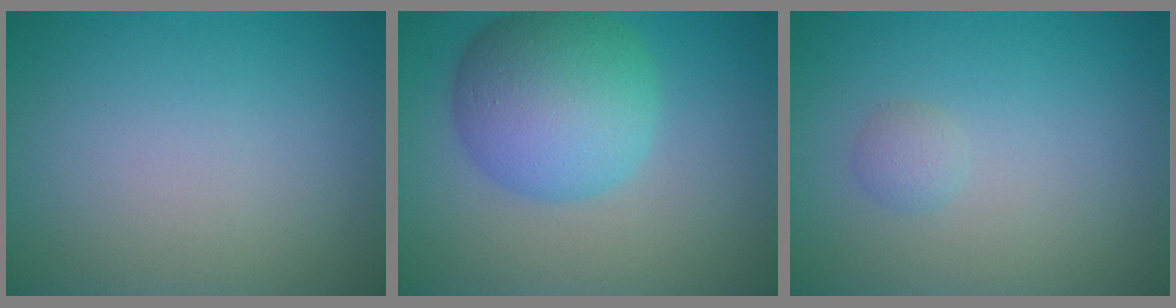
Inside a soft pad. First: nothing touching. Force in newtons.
{"total": 8.2, "press": 8.2, "slide": 0.2}
{"total": 1.0, "press": 1.0, "slide": 0.1}